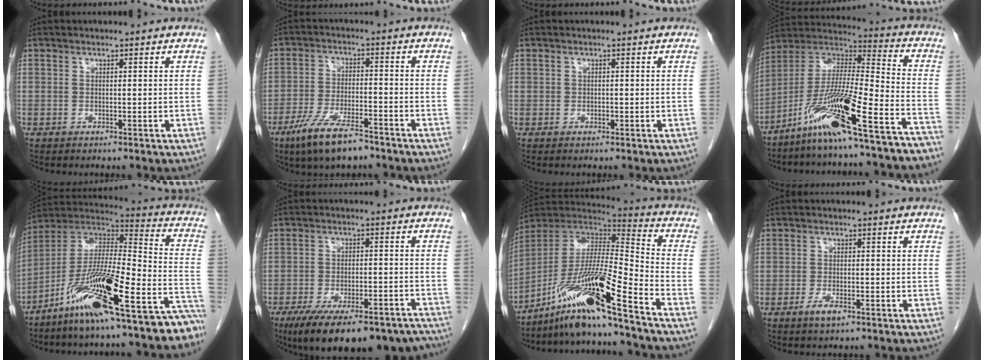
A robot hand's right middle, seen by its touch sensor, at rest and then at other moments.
{"total": 9.6, "force": [-6.9, 1.8, 6.5], "torque": [-0.127, -0.016, -0.123]}
{"total": 0.0}
{"total": 20.3, "force": [-15.2, 0.5, 13.4], "torque": [-0.246, 0.006, -0.264]}
{"total": 22.8, "force": [-16.7, 2.9, 15.3], "torque": [-0.208, 0.039, -0.280]}
{"total": 20.7, "force": [-16.8, 5.6, 10.7], "torque": [-0.141, 0.000, -0.233]}
{"total": 15.9, "force": [-11.5, -1.5, 10.9], "torque": [-0.200, -0.004, -0.210]}
{"total": 2.7, "force": [-1.7, 0.5, 2.0], "torque": [-0.042, -0.001, -0.031]}